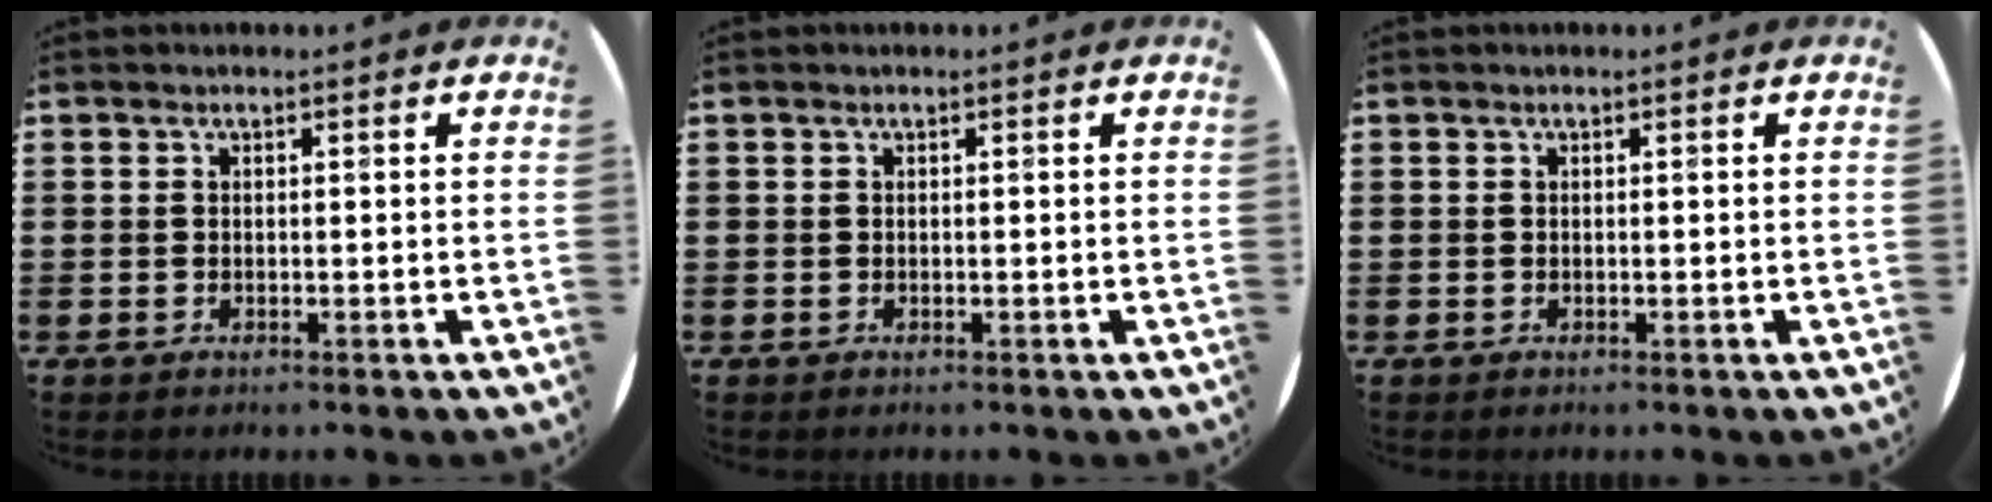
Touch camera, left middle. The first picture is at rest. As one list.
[{"total": 0.0}, {"total": 0.0}]